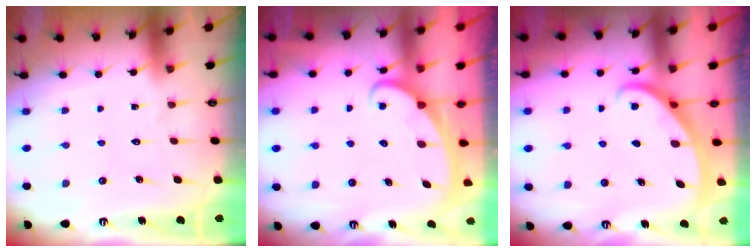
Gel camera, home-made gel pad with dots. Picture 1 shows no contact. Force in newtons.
{"total": 2.5, "press": 2.5, "slide": 0.4}
{"total": 3.0, "press": 3.0, "slide": 0.1}